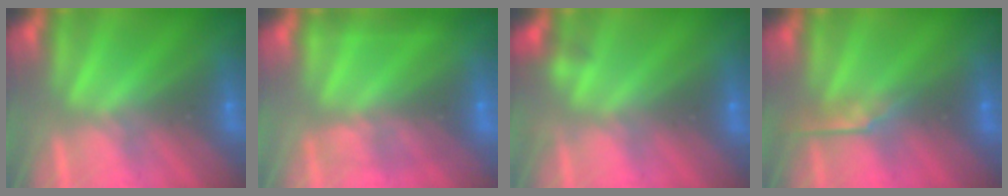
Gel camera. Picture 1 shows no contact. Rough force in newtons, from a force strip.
{"total": 2.2}
{"total": 2.2}
{"total": 2.8}